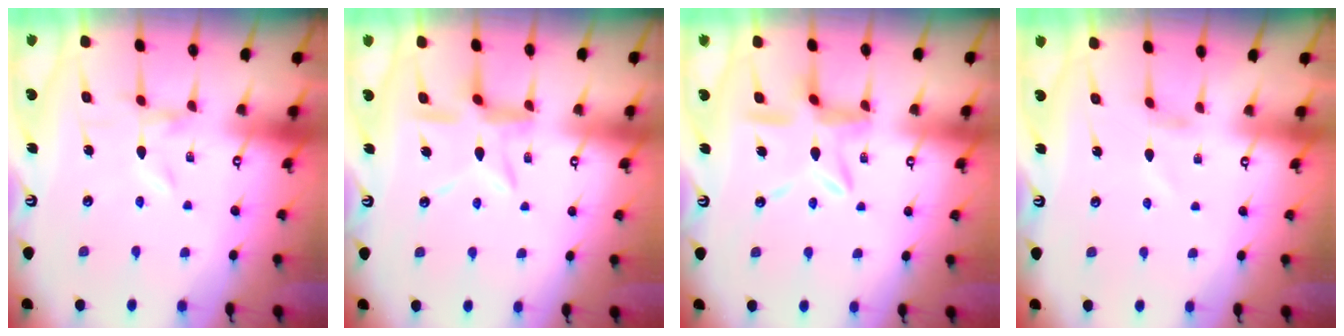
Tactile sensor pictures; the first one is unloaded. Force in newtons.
{"total": 9.2, "press": 9.1, "slide": 0.7}
{"total": 11.3, "press": 11.3, "slide": 1.0}
{"total": 0.0}